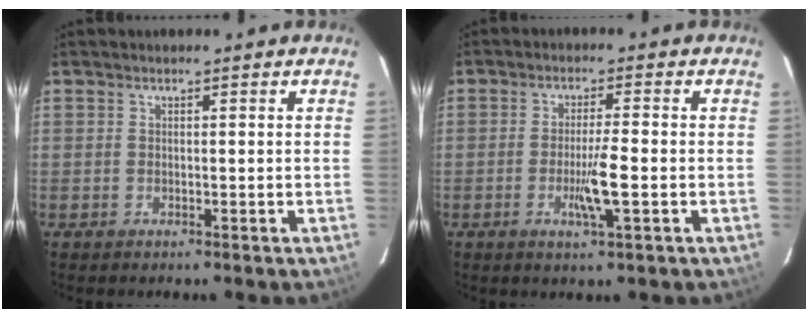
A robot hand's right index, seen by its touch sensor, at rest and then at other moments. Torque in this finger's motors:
{"motor_torque": [0.85, -0.35, 0.45, 0.11]}